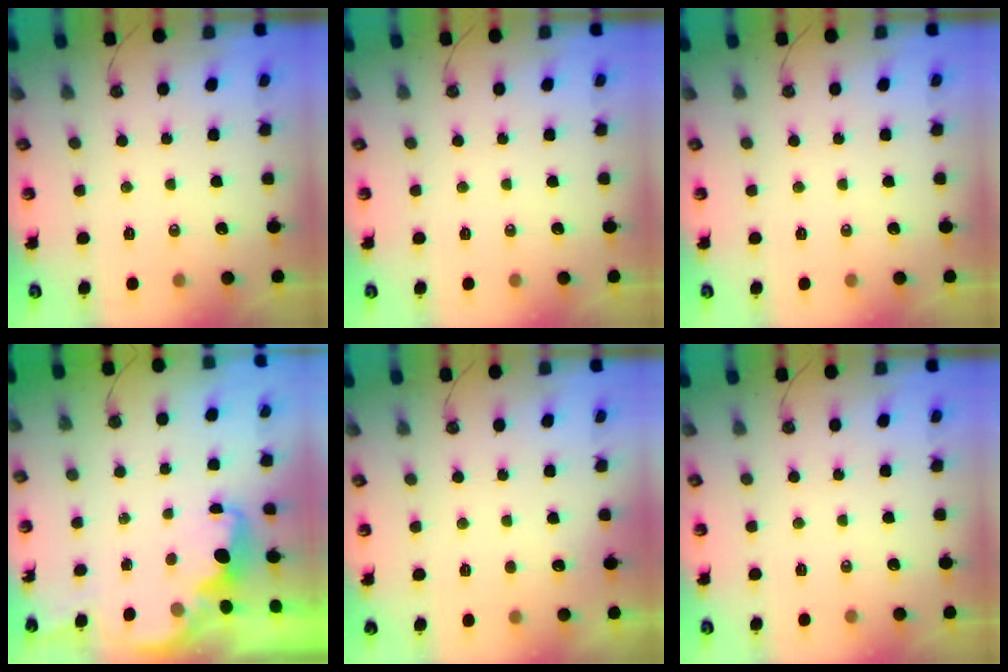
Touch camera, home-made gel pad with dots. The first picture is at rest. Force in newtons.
{"total": 0.0}
{"total": 0.0}
{"total": 2.0, "press": 1.8, "slide": 0.8}
{"total": 2.6, "press": 2.4, "slide": 1.0}
{"total": 0.0}